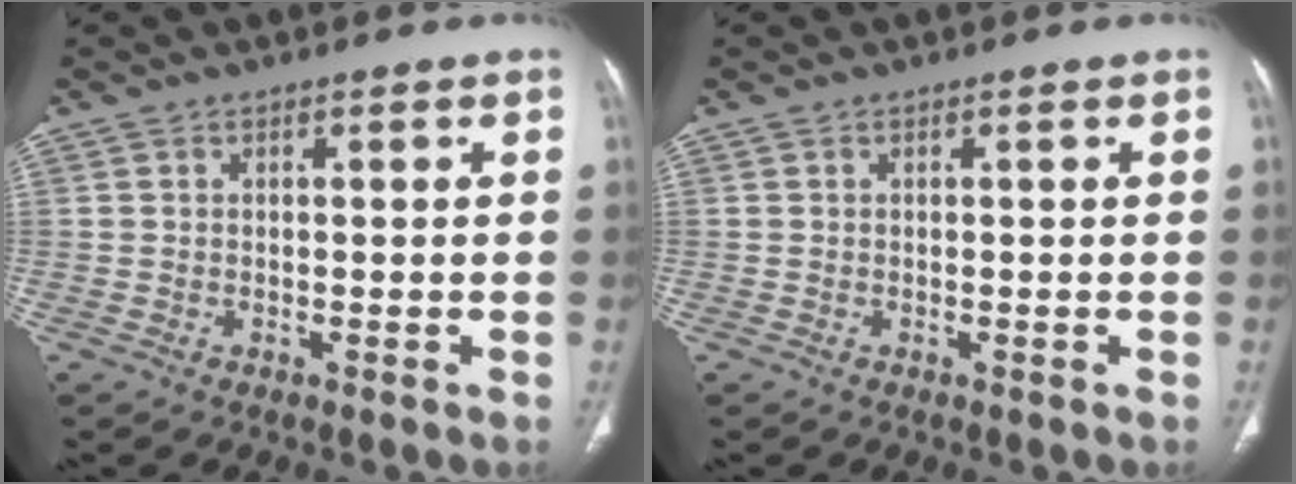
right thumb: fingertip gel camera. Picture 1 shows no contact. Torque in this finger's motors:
{"motor_torque": [0.00, 0.00, -0.30, -0.30, 0.00]}